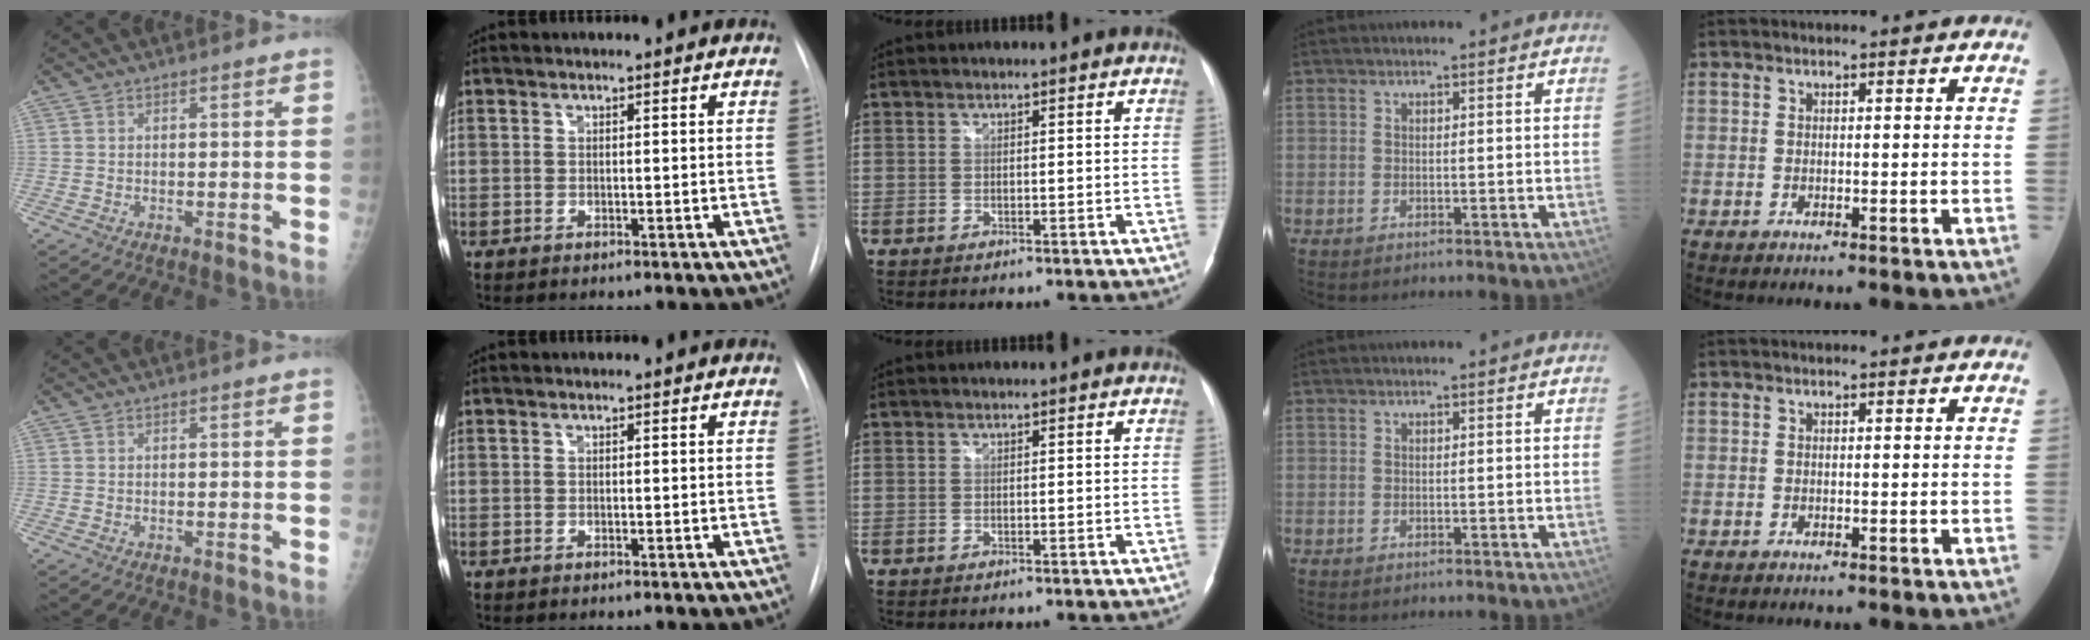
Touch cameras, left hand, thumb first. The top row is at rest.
{}